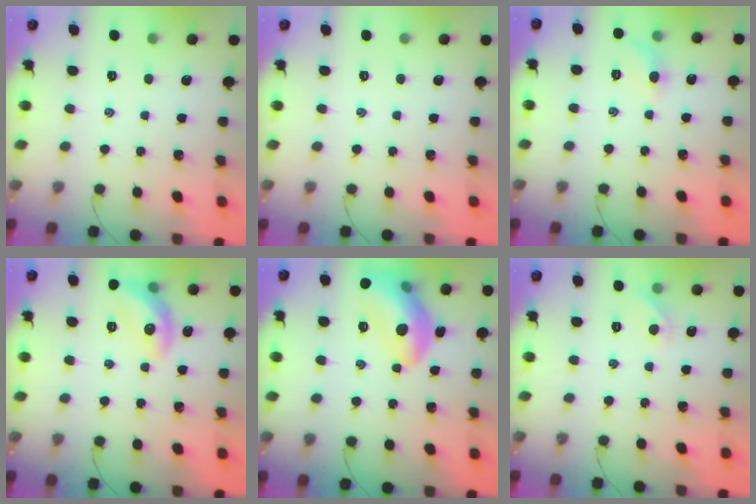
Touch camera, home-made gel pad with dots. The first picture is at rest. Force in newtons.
{"total": 0.0}
{"total": 6.4, "press": 6.3, "slide": 1.4}
{"total": 12.7, "press": 12.7, "slide": 0.9}
{"total": 15.0, "press": 15.0, "slide": 1.3}
{"total": 5.3, "press": 5.1, "slide": 1.3}